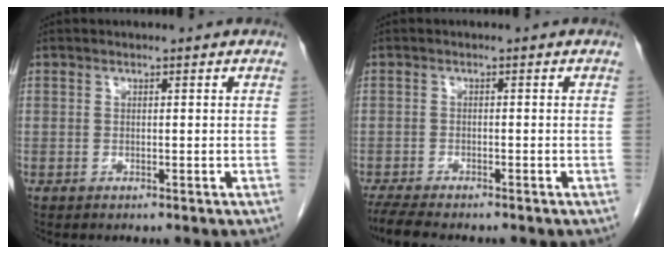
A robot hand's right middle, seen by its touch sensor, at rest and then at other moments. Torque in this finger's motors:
{"motor_torque": [0.28, -0.16, 0.02, 0.03]}